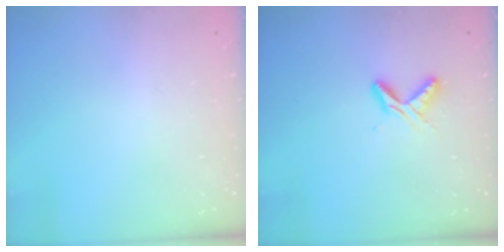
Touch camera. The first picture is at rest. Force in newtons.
{"total": 6.0, "press": 6.0, "slide": 0.7}